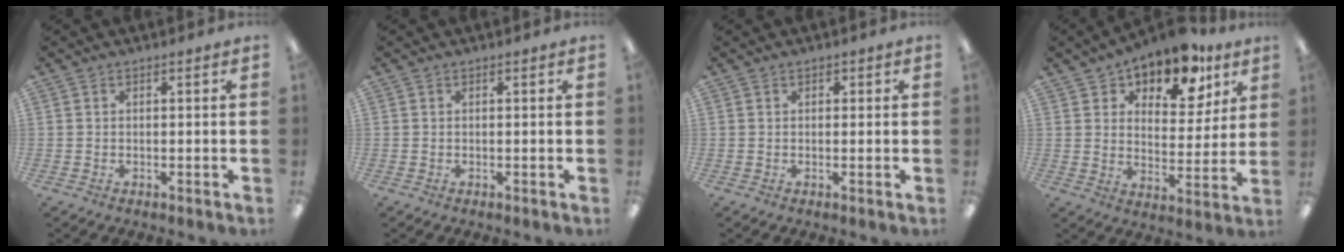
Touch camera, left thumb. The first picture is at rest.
{"total": 0.0}
{"total": 0.8, "force": [0.4, 0.7, 0.1], "torque": [-0.002, 0.003, 0.006]}
{"total": 14.1, "force": [11.1, 6.4, 5.9], "torque": [-0.089, -0.077, 0.191]}